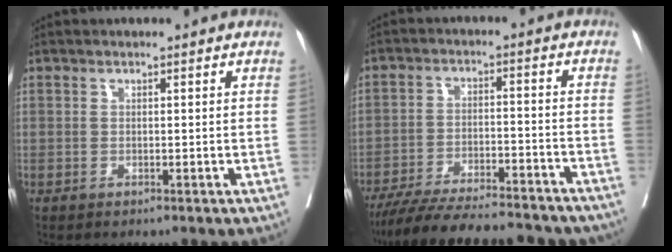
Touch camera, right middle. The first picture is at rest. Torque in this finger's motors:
{"motor_torque": [0.98, -1.15, 0.25, 0.07]}